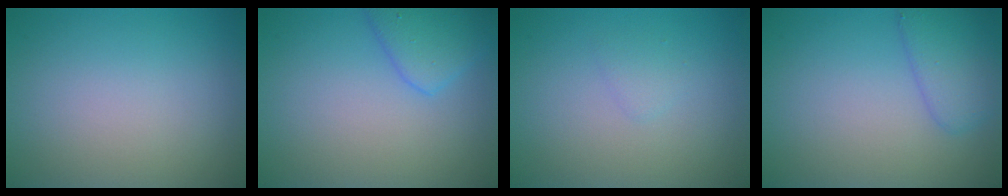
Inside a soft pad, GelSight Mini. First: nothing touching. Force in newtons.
{"total": 3.1, "press": 3.1, "slide": 0.2}
{"total": 0.8, "press": 0.8, "slide": 0.1}
{"total": 3.0, "press": 3.0, "slide": 0.3}